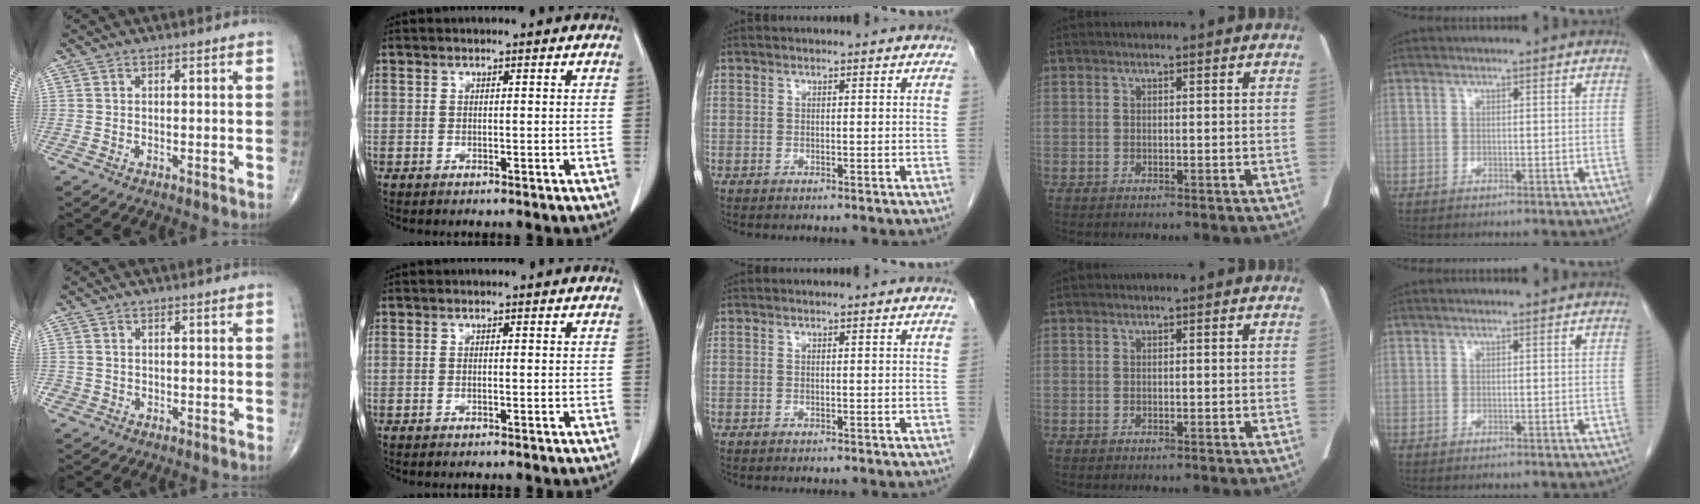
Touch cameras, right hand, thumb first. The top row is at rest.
{"thumb": {"total": 1.1, "force": [-0.2, 1.1, 0.1], "torque": [0.004, 0.003, -0.004]}}